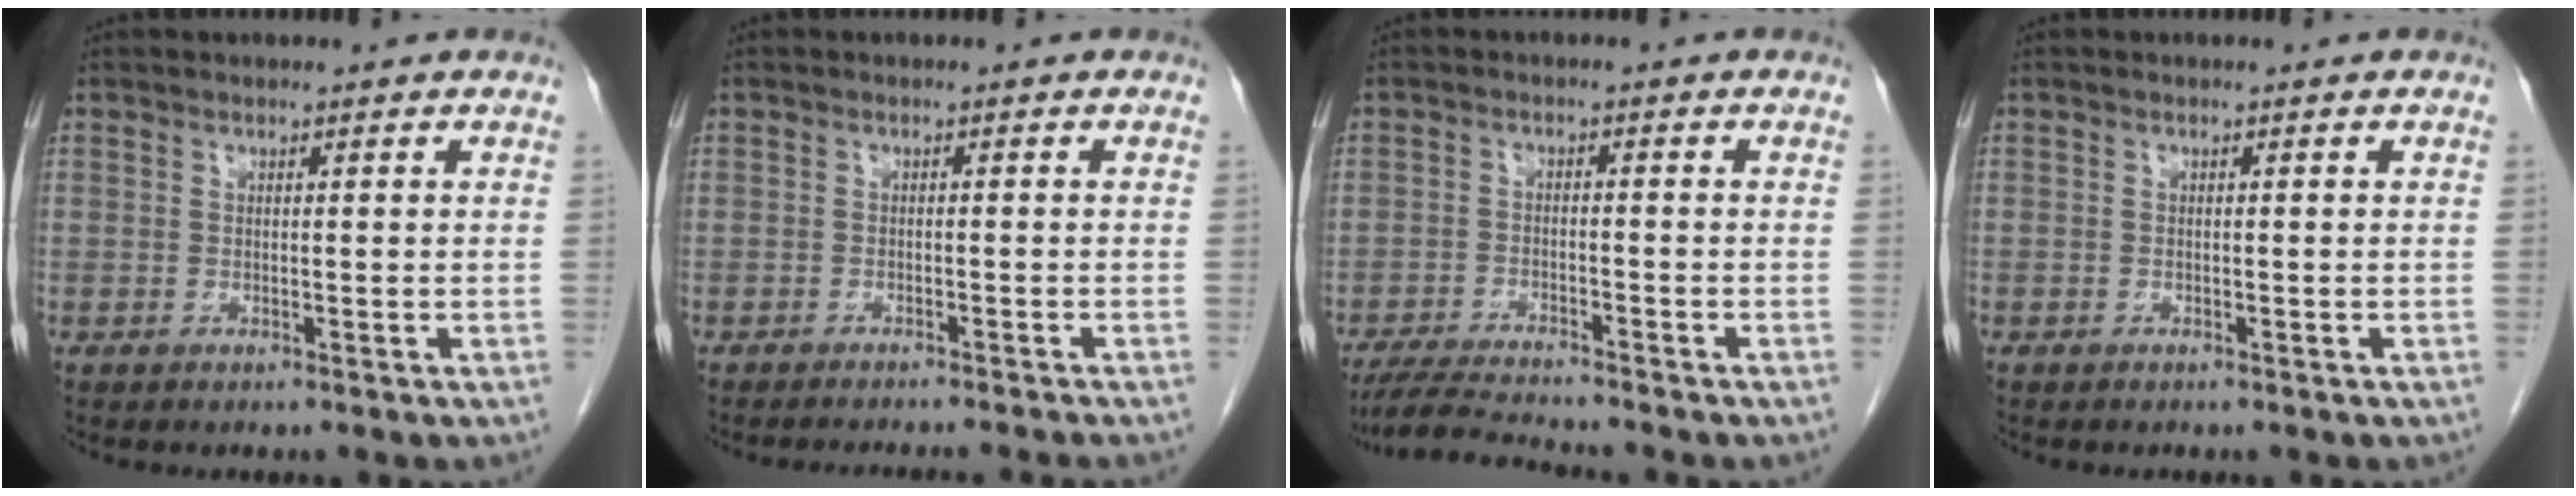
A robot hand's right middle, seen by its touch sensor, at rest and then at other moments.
{"total": 7.7, "force": [-7.2, -0.2, 2.6], "torque": [-0.020, -0.011, -0.087]}
{"total": 7.2, "force": [-6.7, -0.2, 2.6], "torque": [-0.044, -0.020, -0.115]}
{"total": 0.0}